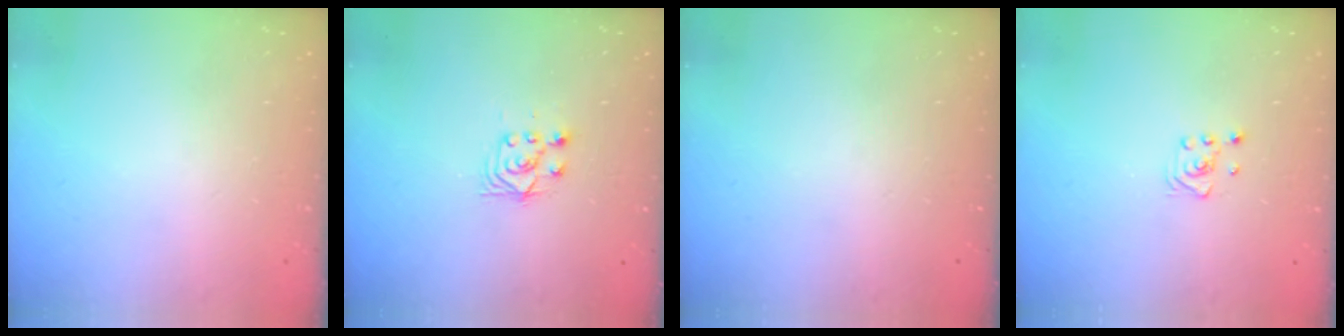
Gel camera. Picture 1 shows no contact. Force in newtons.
{"total": 4.4, "press": 4.2, "slide": 1.0}
{"total": 0.0}
{"total": 2.8, "press": 2.6, "slide": 1.0}